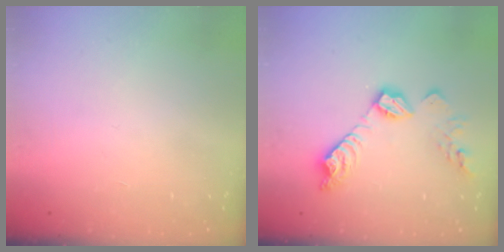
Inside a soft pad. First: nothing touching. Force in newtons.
{"total": 12.4, "press": 12.4, "slide": 0.8}